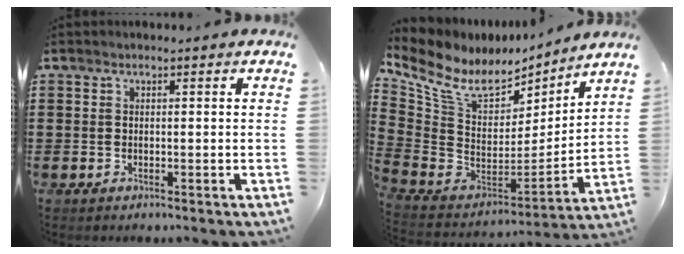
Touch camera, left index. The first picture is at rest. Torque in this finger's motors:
{"motor_torque": [2.14, 0.00, 0.18, 0.02]}